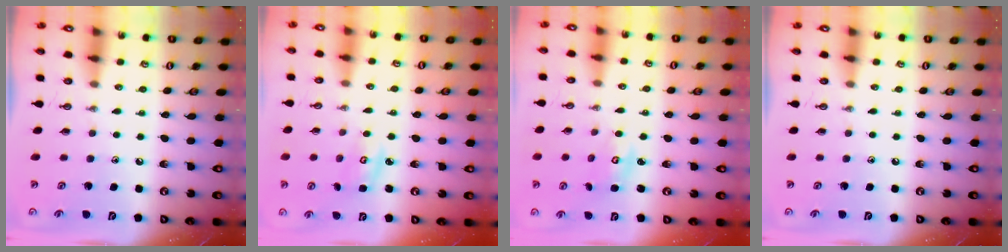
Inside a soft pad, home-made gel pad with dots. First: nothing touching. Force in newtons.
{"total": 3.7, "press": 3.6, "slide": 0.4}
{"total": 3.8, "press": 3.8, "slide": 0.5}
{"total": 0.0}